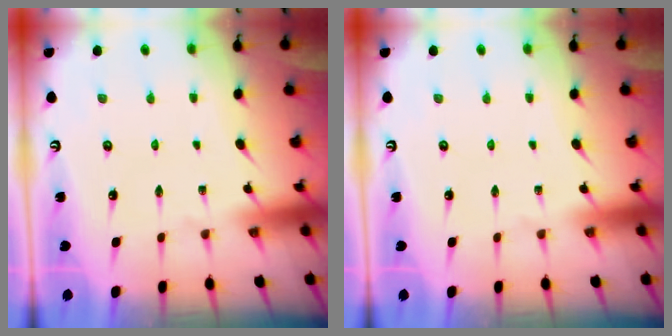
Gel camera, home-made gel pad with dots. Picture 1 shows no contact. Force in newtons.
{"total": 0.0}